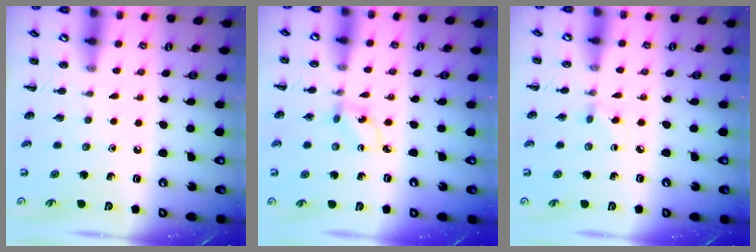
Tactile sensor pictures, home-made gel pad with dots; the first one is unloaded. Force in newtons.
{"total": 1.2, "press": 1.1, "slide": 0.5}
{"total": 2.2, "press": 1.9, "slide": 1.1}